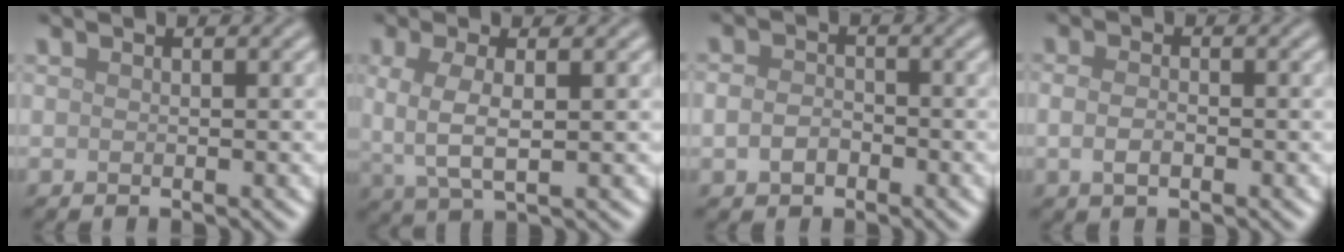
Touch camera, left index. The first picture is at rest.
{"total": 3.7, "force": [0.3, 1.3, 3.5], "torque": [-0.081, -0.001, 0.005]}
{"total": 2.1, "force": [-0.7, 1.6, 1.1], "torque": [-0.024, -0.001, -0.018]}
{"total": 1.8, "force": [-0.4, 1.0, 1.4], "torque": [-0.031, -0.002, -0.010]}